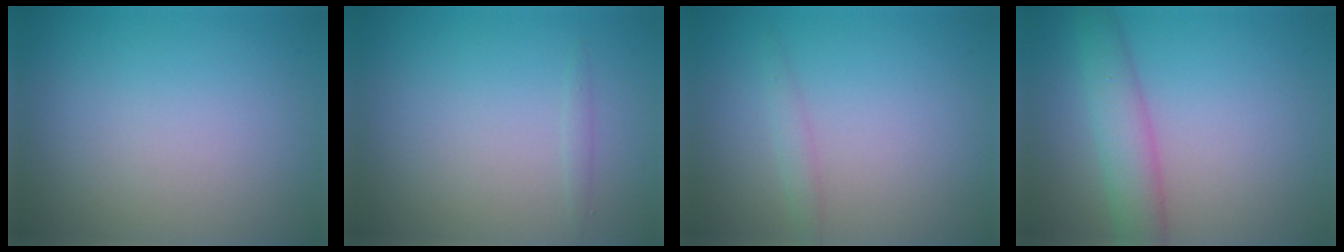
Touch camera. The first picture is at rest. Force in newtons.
{"total": 0.5, "press": 0.5, "slide": 0.0}
{"total": 1.0, "press": 1.0, "slide": 0.0}
{"total": 4.2, "press": 4.1, "slide": 0.1}